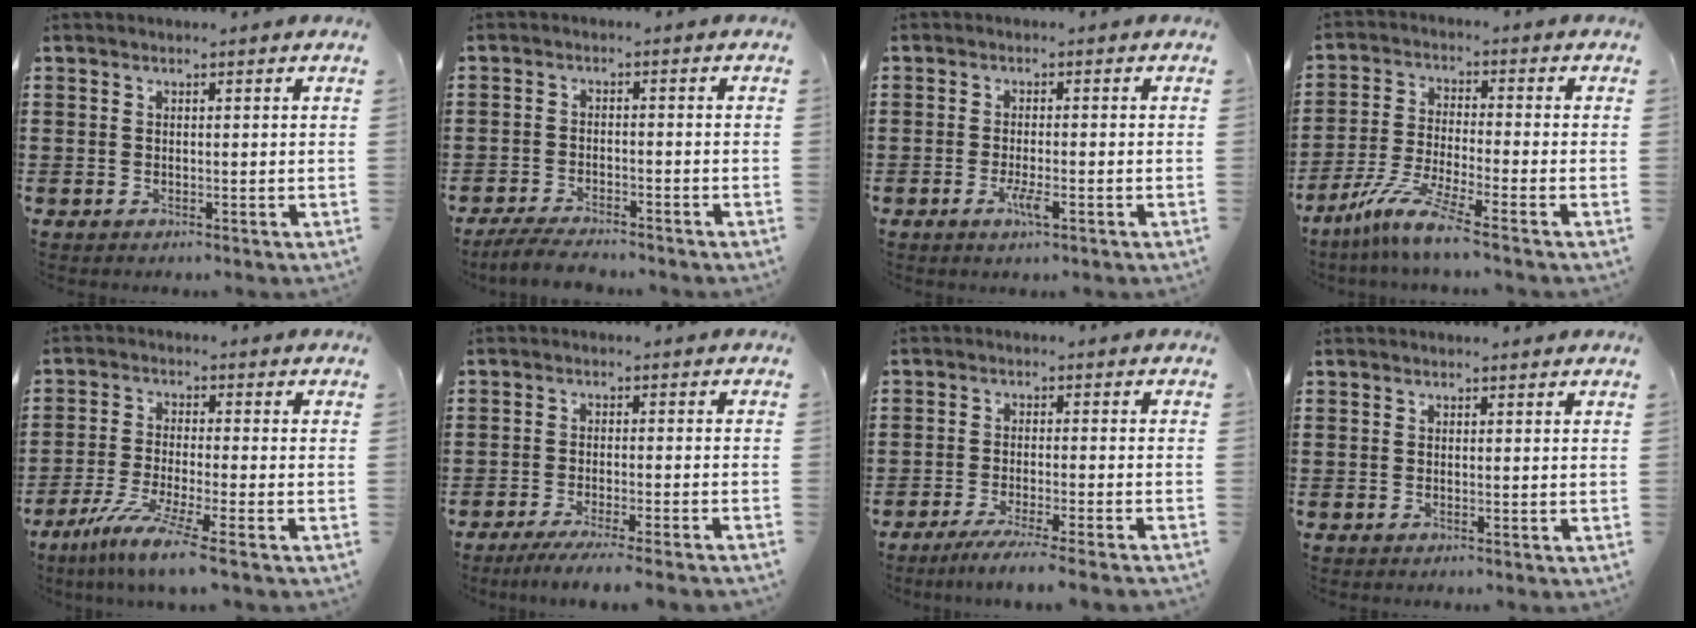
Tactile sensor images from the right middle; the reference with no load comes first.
{"total": 3.9, "force": [-3.7, 0.5, 1.3], "torque": [-0.034, -0.006, -0.076]}
{"total": 2.9, "force": [-1.2, 0.5, 2.5], "torque": [-0.056, -0.004, -0.027]}
{"total": 7.6, "force": [-5.8, 0.0, 5.0], "torque": [-0.114, -0.019, -0.116]}
{"total": 6.9, "force": [-5.1, -0.1, 4.7], "torque": [-0.100, -0.021, -0.098]}
{"total": 3.7, "force": [-3.2, -0.4, 1.7], "torque": [-0.032, -0.012, -0.064]}
{"total": 3.8, "force": [-3.3, -0.4, 1.7], "torque": [-0.035, -0.012, -0.066]}
{"total": 0.0}